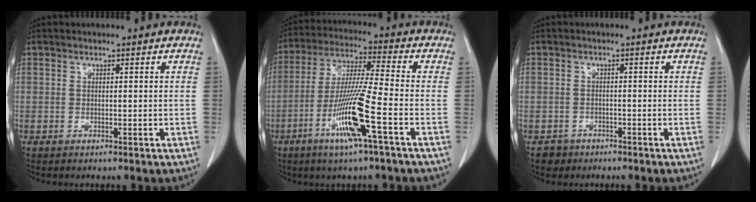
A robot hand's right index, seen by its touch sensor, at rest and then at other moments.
{"total": 12.6, "force": [-5.2, -0.6, 11.5], "torque": [-0.231, -0.015, -0.102]}
{"total": 2.3, "force": [-1.4, 1.7, -0.4], "torque": [0.003, 0.009, -0.026]}